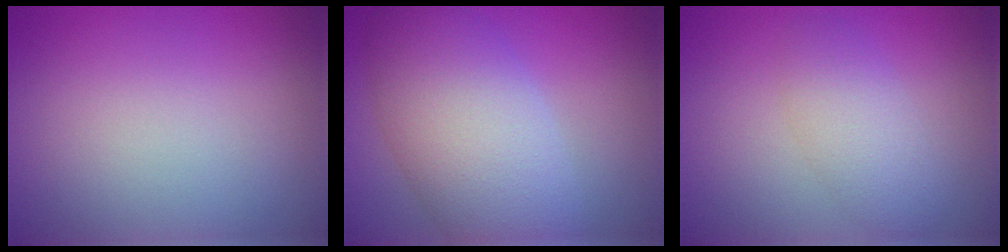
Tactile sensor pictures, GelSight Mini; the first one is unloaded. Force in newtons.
{"total": 9.0, "press": 9.0, "slide": 0.4}
{"total": 3.1, "press": 3.1, "slide": 0.1}